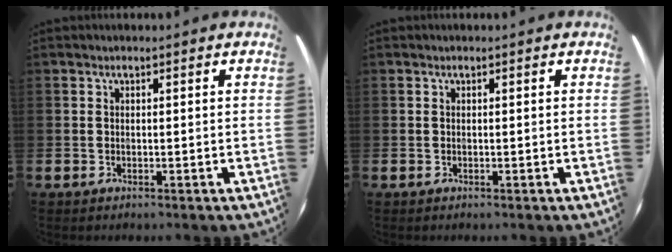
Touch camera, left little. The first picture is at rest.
{"total": 0.0}